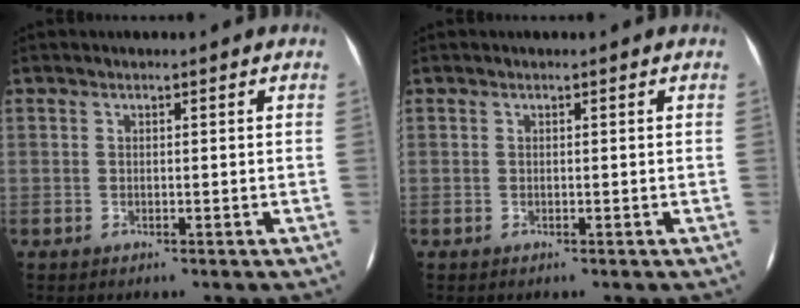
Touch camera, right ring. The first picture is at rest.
{"total": 0.0}